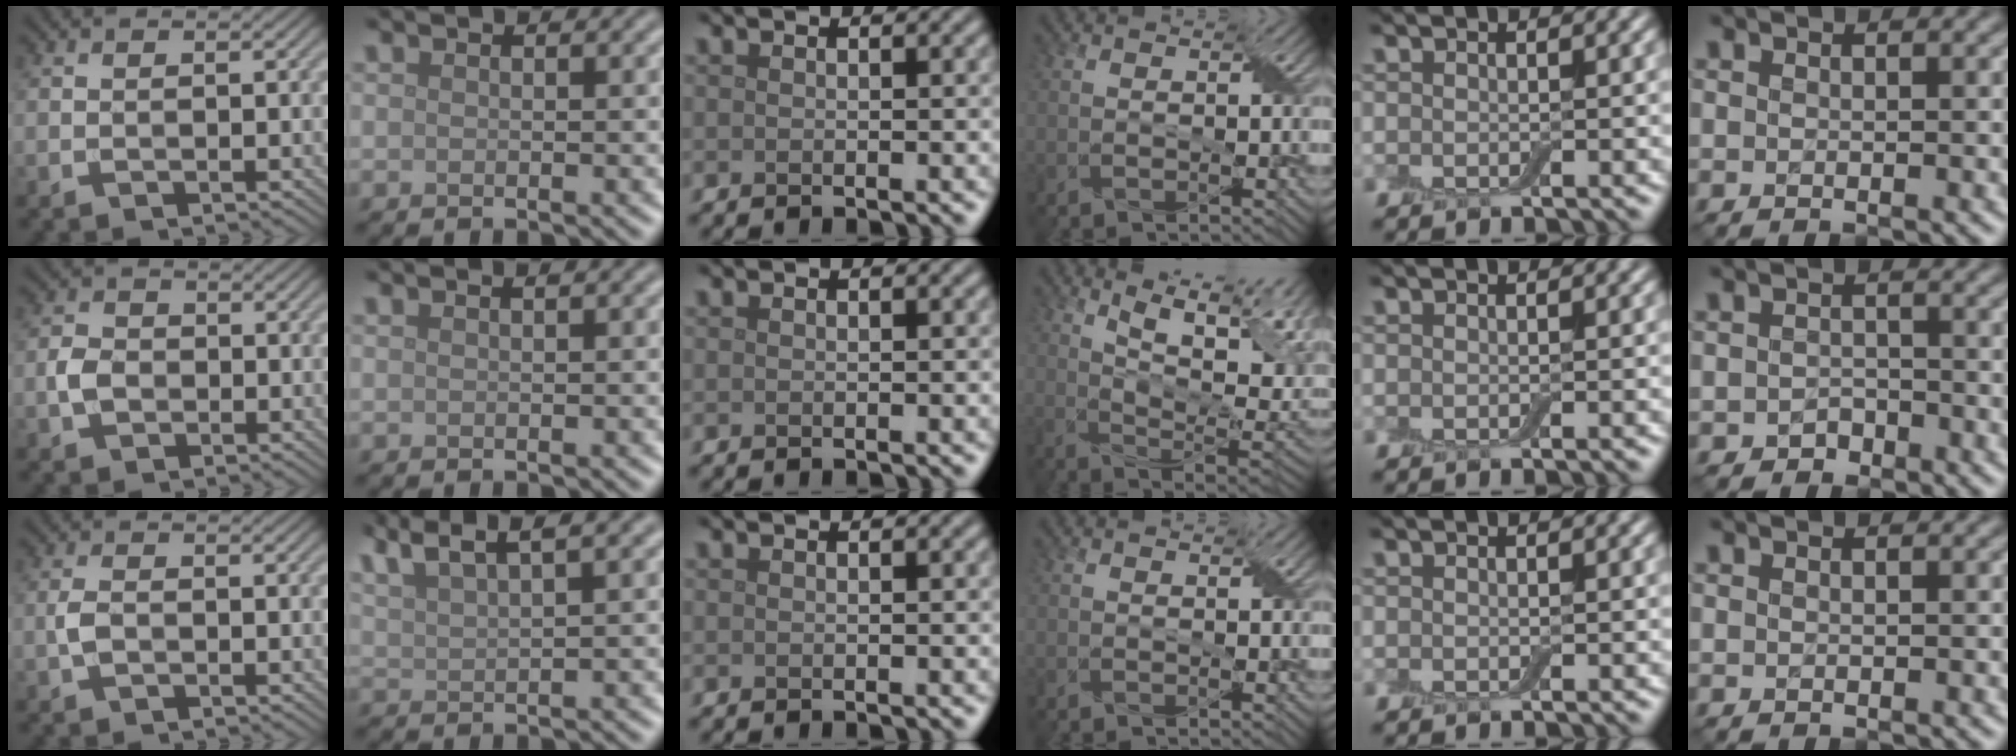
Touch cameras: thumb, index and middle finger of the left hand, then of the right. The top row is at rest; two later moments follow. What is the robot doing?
{"motion": "peel", "object": "aluminum foil"}